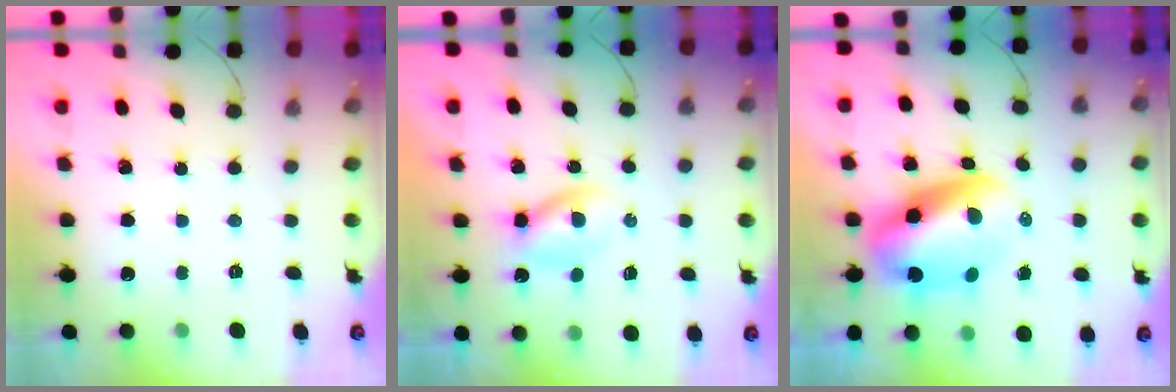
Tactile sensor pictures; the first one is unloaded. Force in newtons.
{"total": 3.2, "press": 3.0, "slide": 1.2}
{"total": 10.5, "press": 10.2, "slide": 2.4}